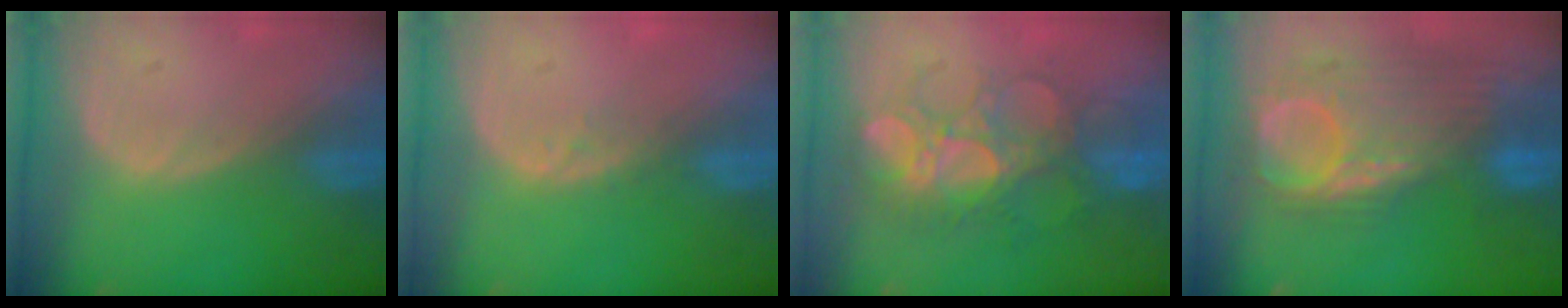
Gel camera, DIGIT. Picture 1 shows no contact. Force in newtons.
{"total": 1.3, "press": 1.3, "slide": 0.2}
{"total": 9.2, "press": 8.8, "slide": 2.5}
{"total": 11.3, "press": 10.5, "slide": 4.3}